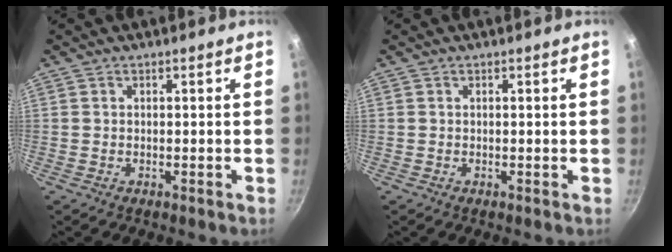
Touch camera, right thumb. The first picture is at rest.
{"total": 0.0}